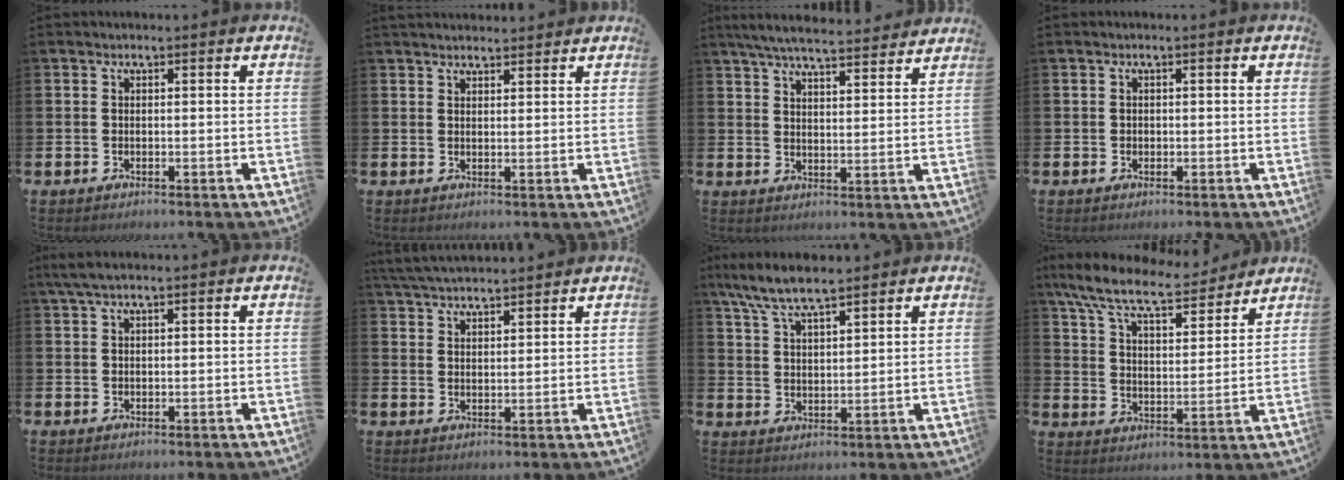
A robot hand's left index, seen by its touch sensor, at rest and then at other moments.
{"total": 2.3, "force": [2.3, 0.5, 0.2], "torque": [0.006, -0.012, 0.039]}
{"total": 6.5, "force": [6.2, 0.6, 1.8], "torque": [-0.050, -0.034, 0.111]}
{"total": 0.5, "force": [0.1, 0.5, 0.1], "torque": [0.004, 0.003, -0.002]}
{"total": 2.1, "force": [1.4, 0.3, 1.6], "torque": [-0.032, 0.004, 0.025]}
{"total": 4.3, "force": [4.2, 0.4, 0.7], "torque": [-0.021, -0.021, 0.076]}
{"total": 7.3, "force": [6.5, 1.3, 3.1], "torque": [-0.079, -0.017, 0.120]}
{"total": 9.9, "force": [8.9, 1.8, 4.0], "torque": [-0.107, -0.054, 0.153]}